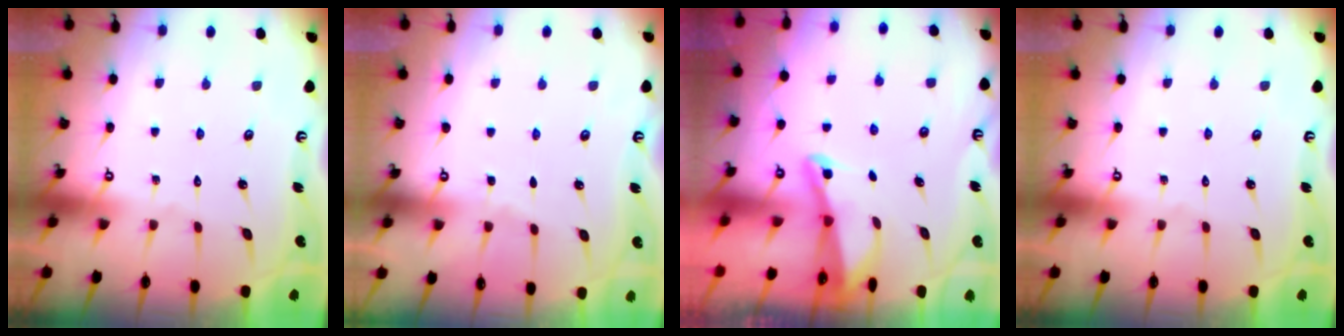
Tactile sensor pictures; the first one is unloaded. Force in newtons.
{"total": 2.2, "press": 2.2, "slide": 0.4}
{"total": 2.1, "press": 2.1, "slide": 0.4}
{"total": 0.0}